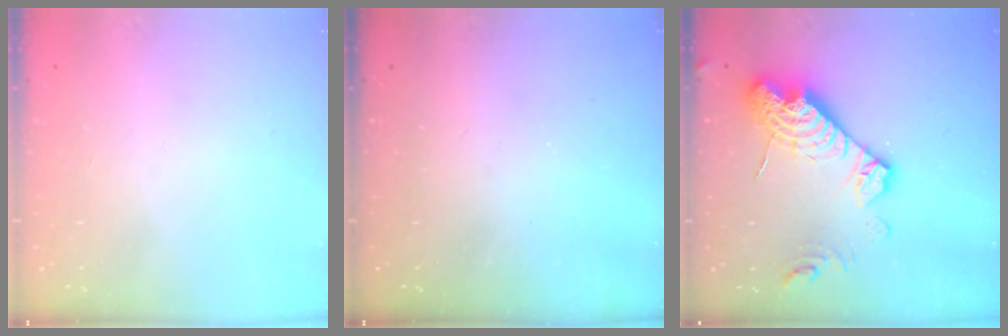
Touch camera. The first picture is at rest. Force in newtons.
{"total": 0.0}
{"total": 18.7, "press": 18.6, "slide": 1.6}